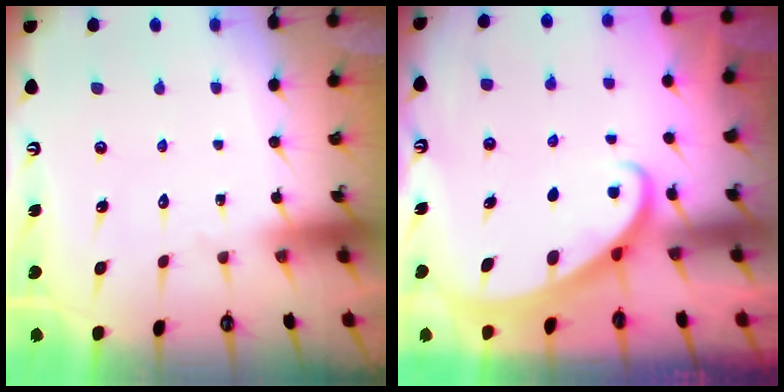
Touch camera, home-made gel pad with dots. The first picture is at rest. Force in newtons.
{"total": 2.3, "press": 2.3, "slide": 0.1}